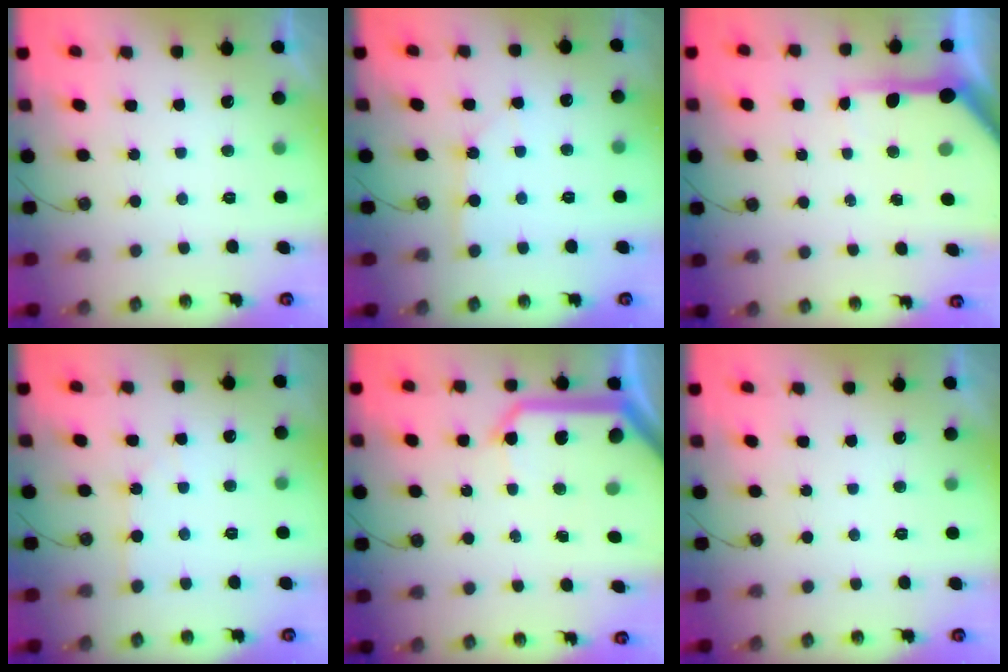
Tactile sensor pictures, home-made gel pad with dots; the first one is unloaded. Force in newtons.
{"total": 2.8, "press": 2.8, "slide": 0.3}
{"total": 10.2, "press": 10.2, "slide": 1.2}
{"total": 2.0, "press": 2.0, "slide": 0.2}
{"total": 18.3, "press": 18.1, "slide": 2.4}
{"total": 0.0}